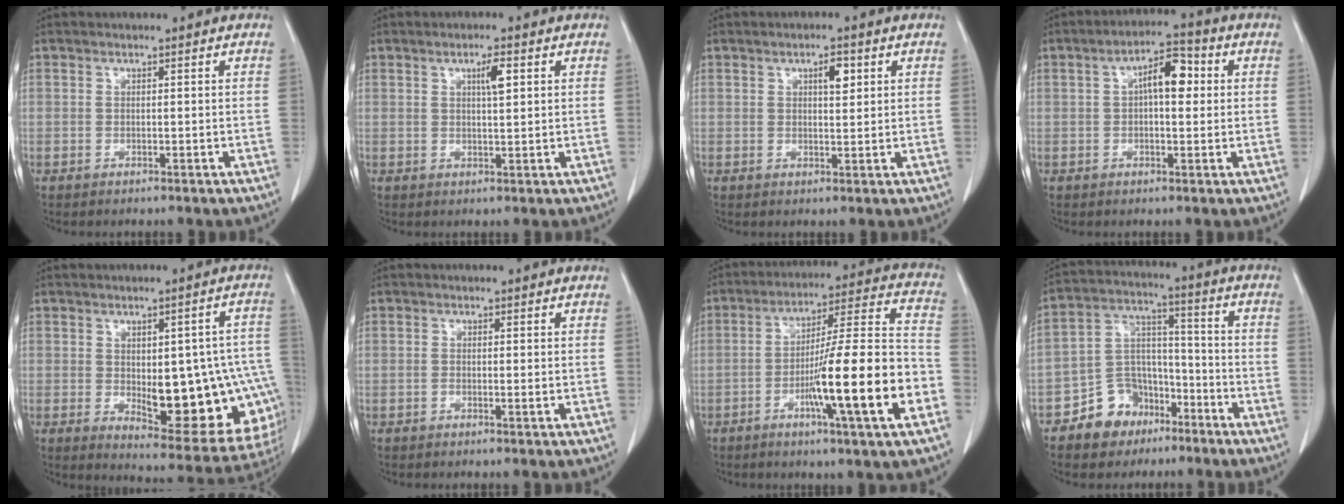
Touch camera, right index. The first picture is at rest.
{"total": 3.0, "force": [1.2, 0.4, 2.7], "torque": [-0.046, 0.000, 0.019]}
{"total": 3.0, "force": [1.2, 1.0, 2.6], "torque": [-0.041, -0.001, 0.019]}
{"total": 6.5, "force": [1.2, 2.4, 6.0], "torque": [-0.099, 0.023, 0.016]}
{"total": 19.0, "force": [-3.0, 7.6, 17.2], "torque": [-0.150, 0.019, -0.011]}
{"total": 0.6, "force": [-0.2, 0.0, 0.6], "torque": [-0.010, -0.001, -0.003]}
{"total": 18.6, "force": [-6.2, 0.2, 17.5], "torque": [-0.261, 0.002, -0.098]}
{"total": 10.0, "force": [-6.3, 7.2, 2.9], "torque": [-0.056, 0.035, -0.104]}